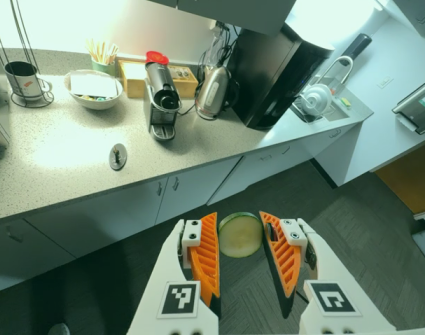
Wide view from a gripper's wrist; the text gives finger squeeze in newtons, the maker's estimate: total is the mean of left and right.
{"total": 11.2, "left": 12.3, "right": 10.2}